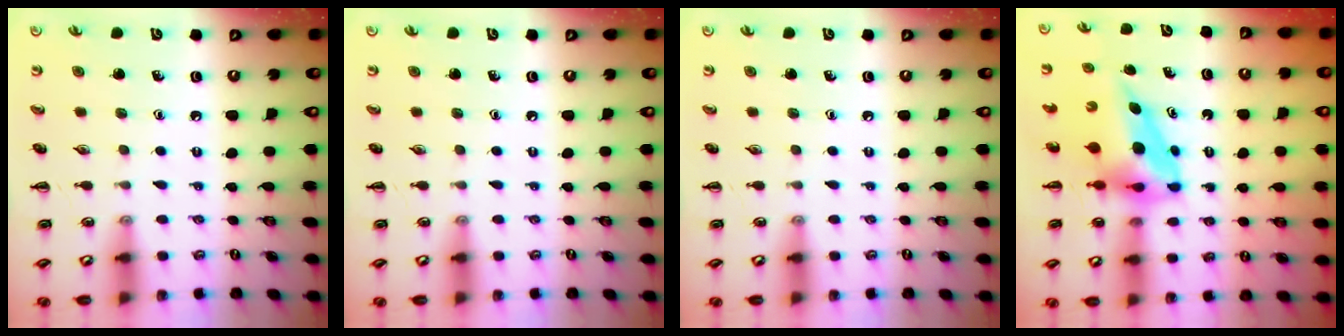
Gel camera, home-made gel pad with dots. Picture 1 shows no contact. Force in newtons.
{"total": 0.0}
{"total": 0.0}
{"total": 6.5, "press": 6.3, "slide": 1.6}